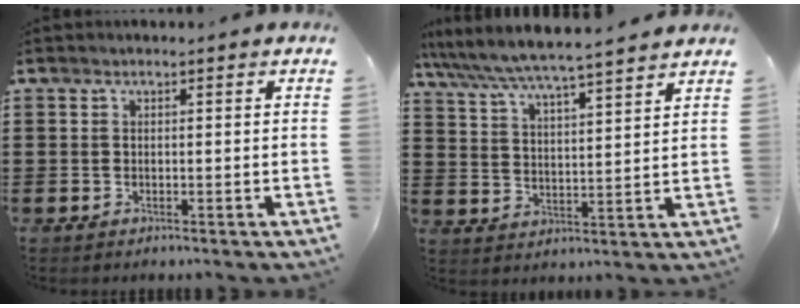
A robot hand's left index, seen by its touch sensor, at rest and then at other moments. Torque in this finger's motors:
{"motor_torque": [1.08, -1.06, 0.33, 0.21]}